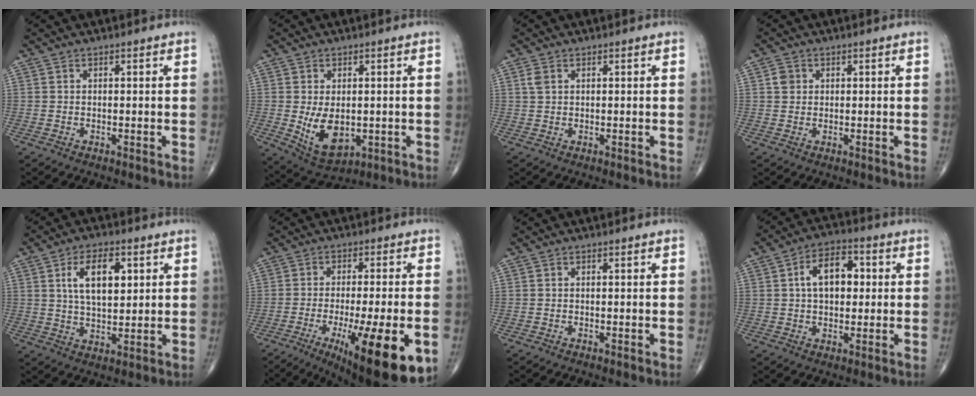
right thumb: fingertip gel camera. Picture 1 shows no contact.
{"total": 9.1, "force": [-1.0, 5.5, 7.2], "torque": [-0.107, -0.015, 0.002]}
{"total": 1.6, "force": [0.6, 1.0, 1.1], "torque": [-0.027, 0.006, 0.017]}
{"total": 2.1, "force": [0.5, 1.8, 0.8], "torque": [-0.007, 0.000, 0.007]}
{"total": 10.0, "force": [3.0, 5.1, 8.1], "torque": [-0.122, -0.009, 0.055]}
{"total": 20.7, "force": [-7.7, 5.2, 18.5], "torque": [-0.235, -0.013, -0.101]}
{"total": 0.0}
{"total": 9.7, "force": [1.5, 5.9, 7.5], "torque": [-0.103, 0.017, 0.019]}